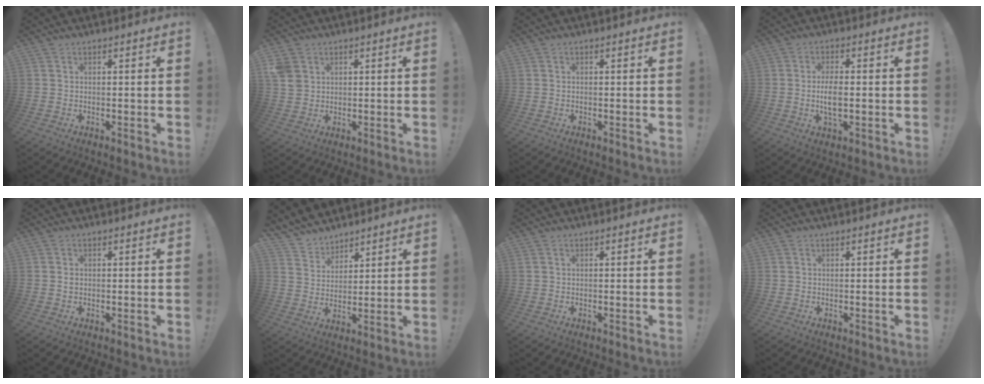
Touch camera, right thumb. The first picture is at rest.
{"total": 4.7, "force": [2.3, 3.8, 1.7], "torque": [-0.029, -0.002, 0.048]}
{"total": 0.0}
{"total": 5.9, "force": [-0.6, 2.4, 5.4], "torque": [-0.102, -0.008, -0.017]}
{"total": 0.6, "force": [-0.1, 0.5, 0.3], "torque": [-0.009, 0.005, -0.001]}
{"total": 7.7, "force": [6.4, 4.1, 0.5], "torque": [-0.021, -0.054, 0.127]}
{"total": 0.0}
{"total": 0.0}